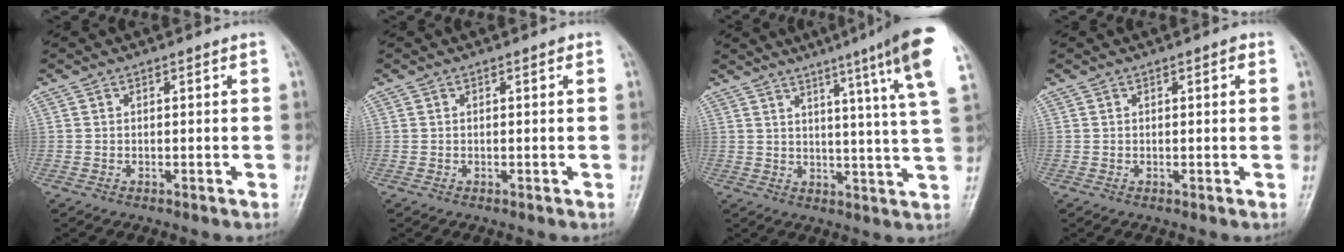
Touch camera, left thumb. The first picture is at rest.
{"total": 0.5, "force": [0.3, 0.2, 0.4], "torque": [-0.007, 0.000, 0.000]}
{"total": 16.2, "force": [9.8, -0.2, 12.9], "torque": [-0.166, -0.046, 0.107]}
{"total": 1.3, "force": [0.6, 0.5, 1.1], "torque": [-0.013, 0.001, 0.006]}